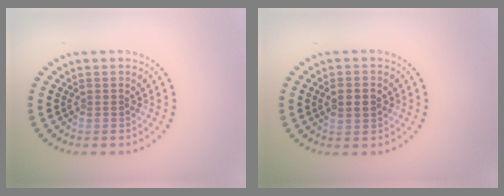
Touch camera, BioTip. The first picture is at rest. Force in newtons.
{"total": 2.4, "press": 2.4, "slide": 0.0}